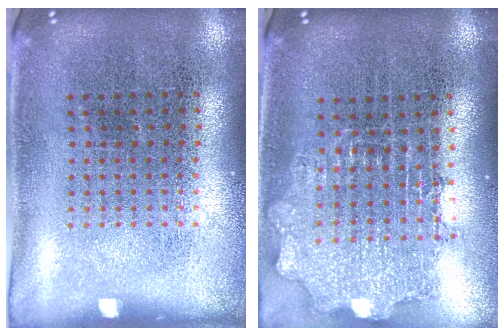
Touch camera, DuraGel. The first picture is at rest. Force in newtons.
{"total": 1.9, "press": 1.5, "slide": 1.1}